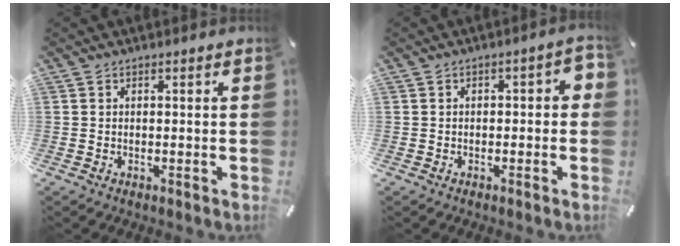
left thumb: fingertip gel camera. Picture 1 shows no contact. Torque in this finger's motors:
{"motor_torque": [-0.08, -0.05, -0.26, 0.34, -0.08]}